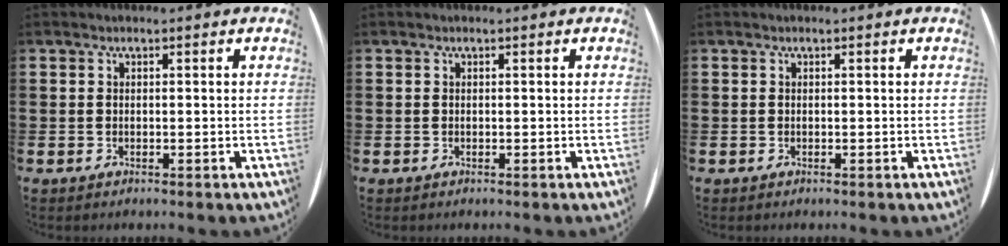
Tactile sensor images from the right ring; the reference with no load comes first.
{"total": 0.0}
{"total": 0.0}